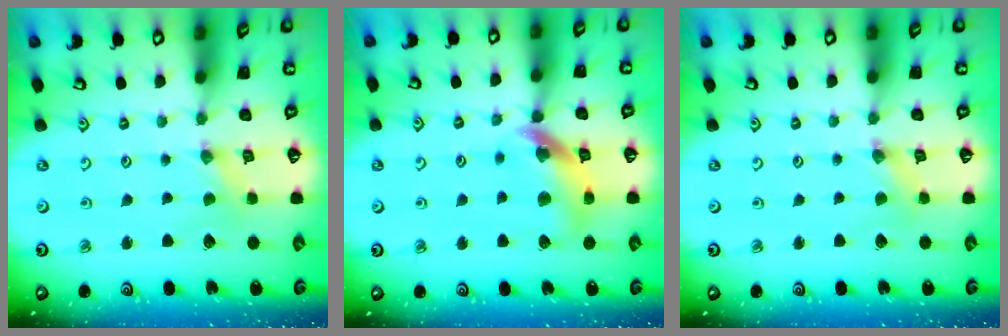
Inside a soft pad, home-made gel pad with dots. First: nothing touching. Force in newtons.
{"total": 13.8, "press": 13.7, "slide": 1.7}
{"total": 0.9, "press": 0.8, "slide": 0.3}